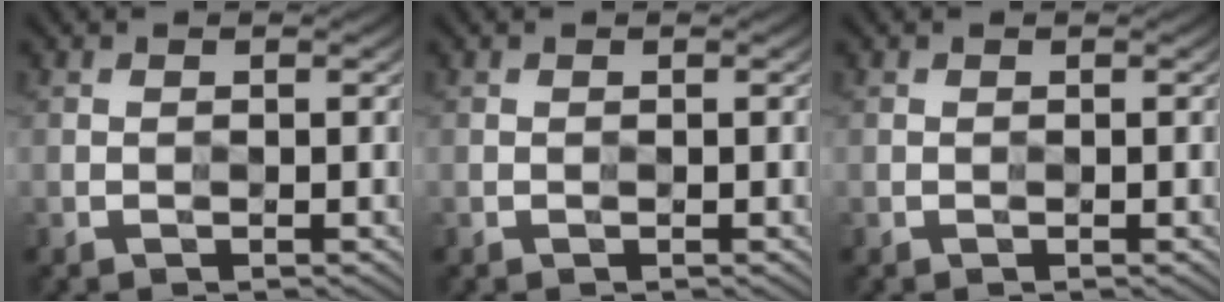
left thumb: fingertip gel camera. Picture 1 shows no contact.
{"total": 0.0}
{"total": 0.0}